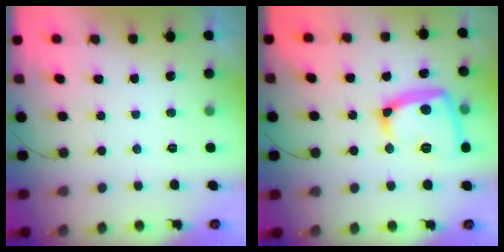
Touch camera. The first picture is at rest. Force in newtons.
{"total": 16.1, "press": 16.0, "slide": 1.6}